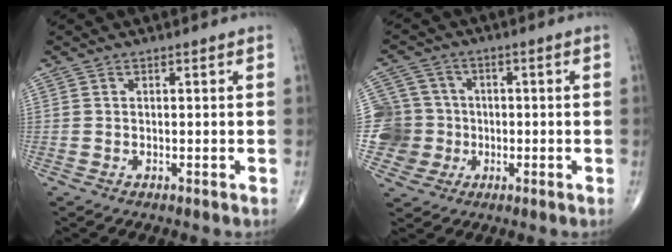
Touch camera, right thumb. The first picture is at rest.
{"total": 9.2, "force": [-1.0, 9.1, 0.7], "torque": [0.014, 0.021, -0.017]}